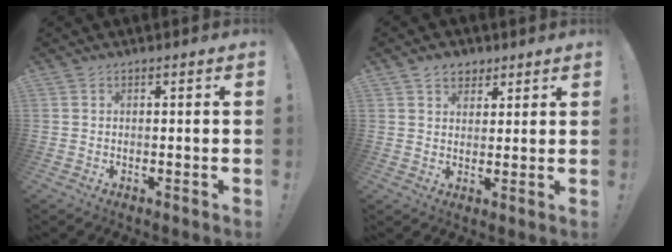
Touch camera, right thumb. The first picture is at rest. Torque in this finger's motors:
{"motor_torque": [0.10, 1.25, 0.49, 0.29, -0.04]}